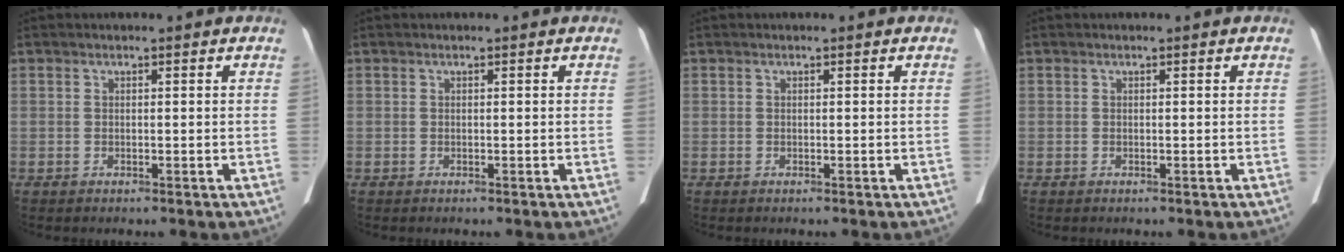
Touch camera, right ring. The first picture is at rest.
{"total": 0.0}
{"total": 0.0}
{"total": 0.0}